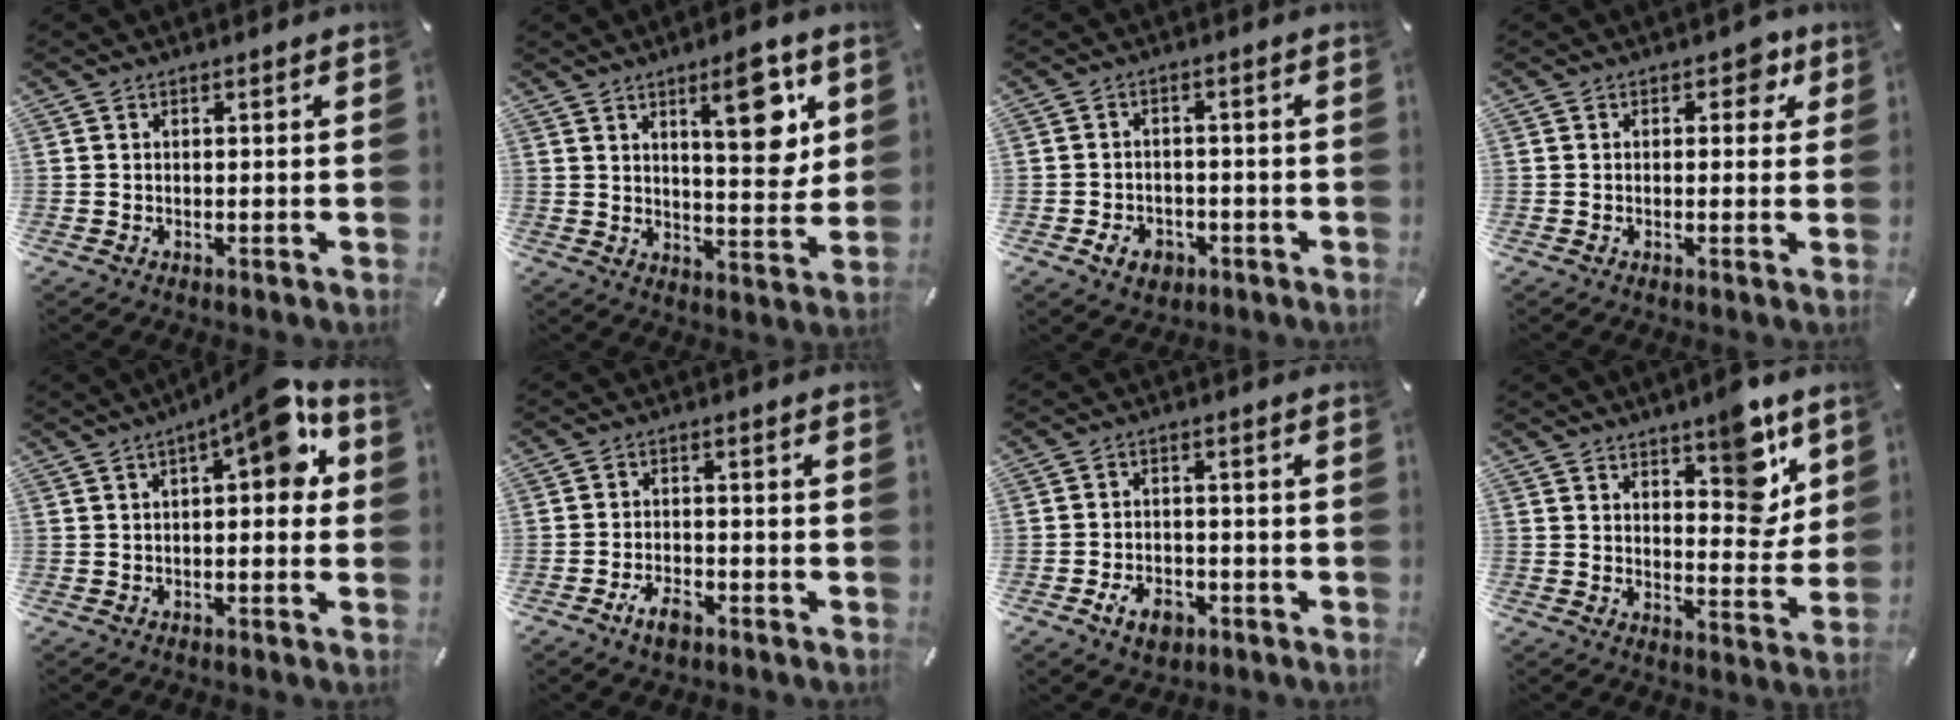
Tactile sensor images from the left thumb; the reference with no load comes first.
{"total": 14.1, "force": [6.3, 5.3, 11.5], "torque": [-0.145, -0.034, 0.096]}
{"total": 5.0, "force": [-2.2, 3.9, 2.2], "torque": [-0.039, 0.005, -0.041]}
{"total": 4.0, "force": [1.5, 2.5, 2.8], "torque": [-0.020, -0.002, 0.015]}
{"total": 10.3, "force": [4.2, 3.2, 8.8], "torque": [-0.116, -0.027, 0.062]}
{"total": 4.7, "force": [-3.0, 2.2, 2.9], "torque": [-0.065, 0.011, -0.058]}
{"total": 5.9, "force": [-2.9, 3.9, 3.4], "torque": [-0.070, 0.013, -0.054]}
{"total": 11.3, "force": [6.9, 5.7, 6.8], "torque": [-0.056, -0.051, 0.113]}